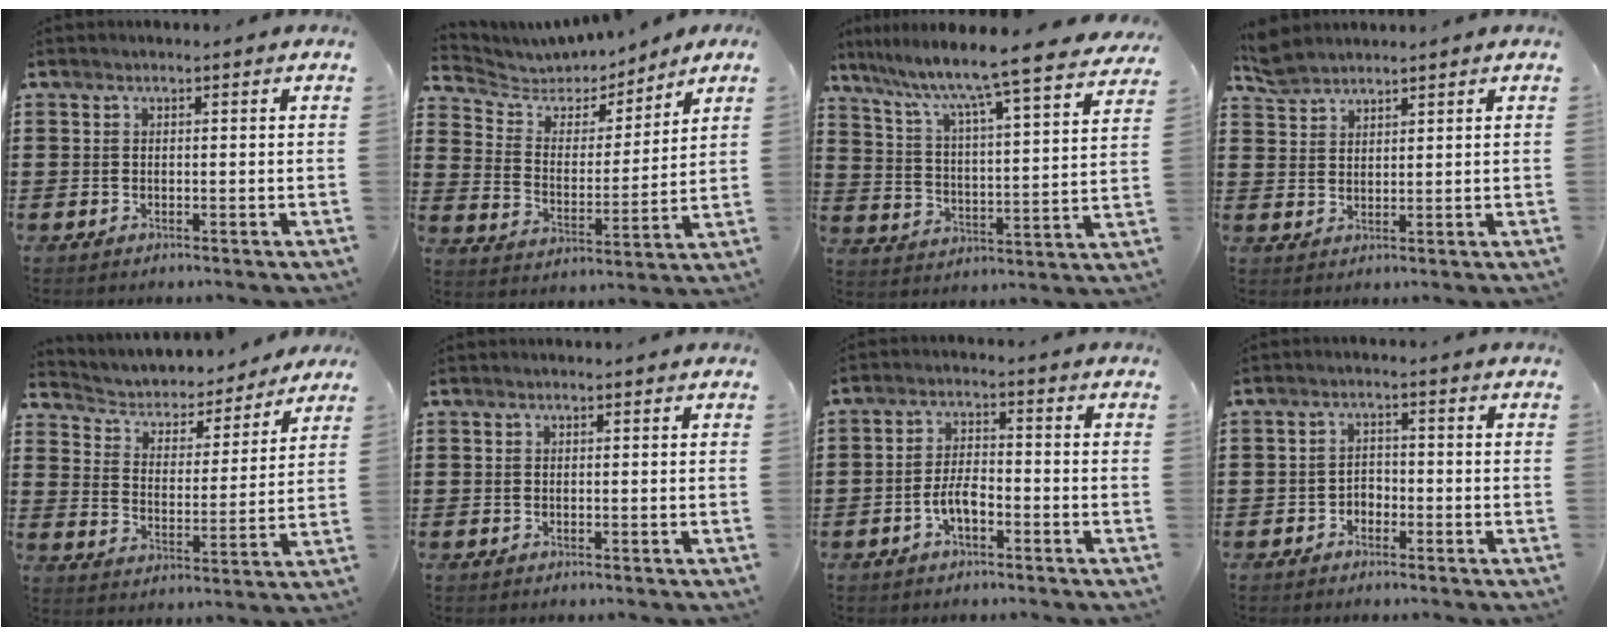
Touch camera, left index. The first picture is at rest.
{"total": 5.8, "force": [5.2, 2.3, 0.9], "torque": [-0.050, -0.031, 0.089]}
{"total": 7.2, "force": [6.1, -0.9, 3.7], "torque": [-0.097, -0.059, 0.092]}
{"total": 3.3, "force": [3.1, 1.1, 0.7], "torque": [-0.023, -0.002, 0.059]}
{"total": 3.5, "force": [3.2, 1.3, 0.5], "torque": [-0.033, -0.025, 0.047]}
{"total": 0.0}
{"total": 4.3, "force": [-2.1, 1.6, 3.3], "torque": [-0.079, 0.001, -0.046]}
{"total": 2.1, "force": [-1.7, 1.0, 0.5], "torque": [-0.016, 0.003, -0.038]}